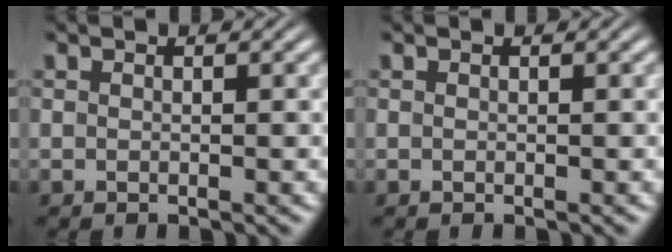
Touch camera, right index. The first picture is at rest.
{"total": 0.0}